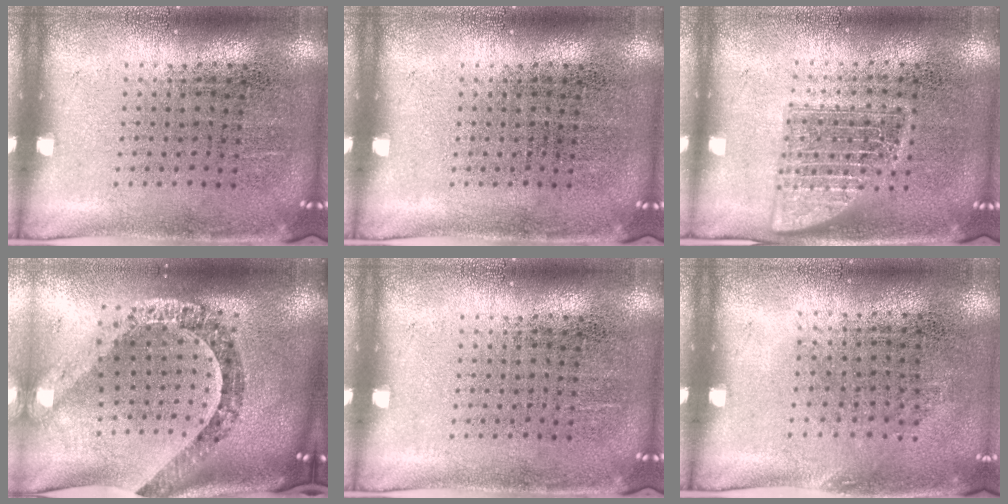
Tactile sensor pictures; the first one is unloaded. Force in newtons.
{"total": 0.0}
{"total": 2.3, "press": 2.3, "slide": 0.3}
{"total": 2.5, "press": 2.1, "slide": 1.3}
{"total": 0.0}
{"total": 0.7, "press": 0.6, "slide": 0.5}